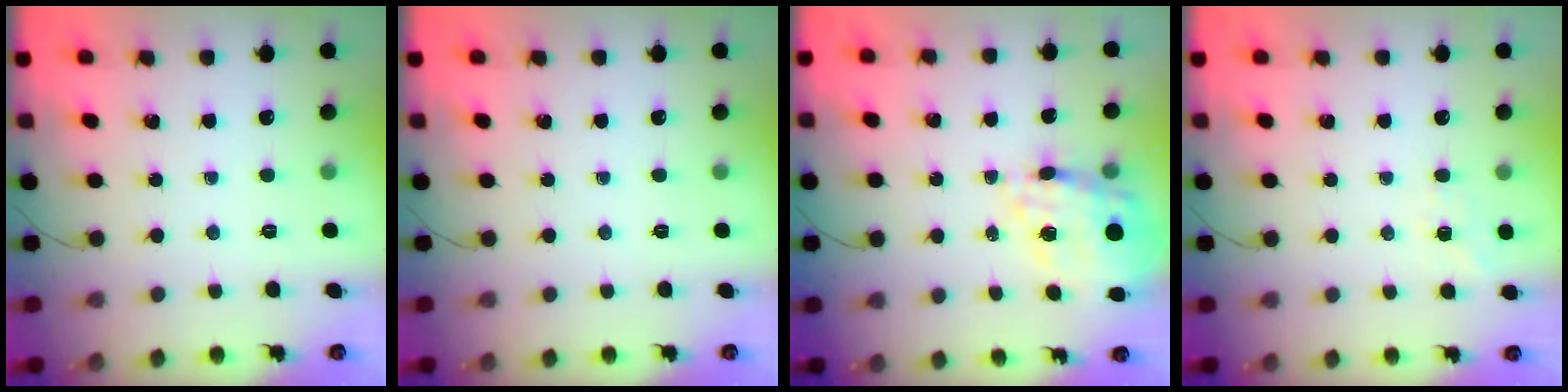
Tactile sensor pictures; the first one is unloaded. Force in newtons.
{"total": 0.0}
{"total": 18.4, "press": 18.0, "slide": 4.0}
{"total": 2.3, "press": 1.6, "slide": 1.7}